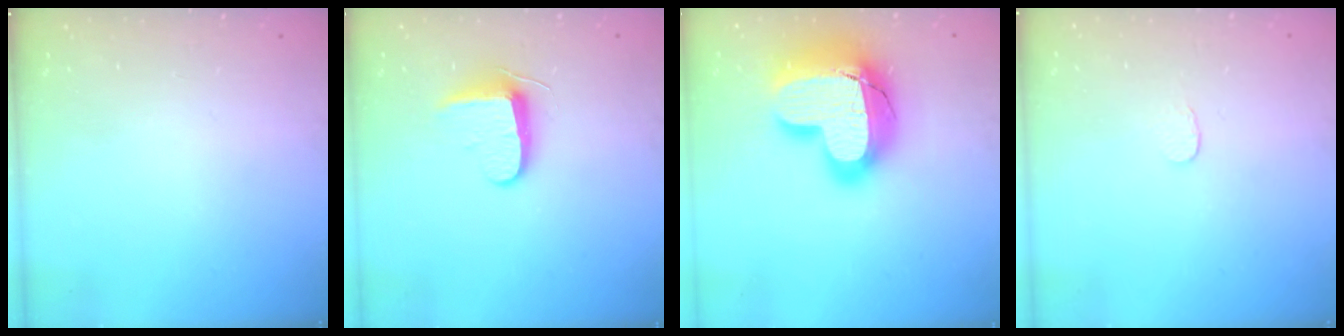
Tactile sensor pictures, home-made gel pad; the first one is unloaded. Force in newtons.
{"total": 9.1, "press": 9.0, "slide": 1.0}
{"total": 23.0, "press": 22.9, "slide": 1.6}
{"total": 3.0, "press": 3.0, "slide": 0.2}